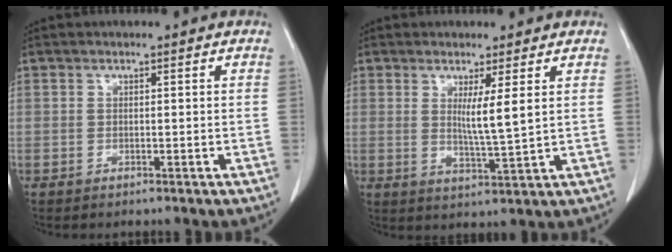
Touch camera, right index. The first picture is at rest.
{"total": 4.8, "force": [1.5, -0.4, 4.6], "torque": [-0.081, -0.020, 0.030]}